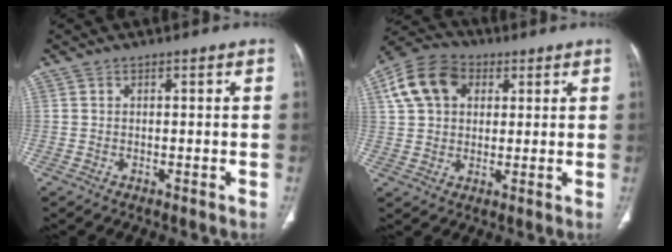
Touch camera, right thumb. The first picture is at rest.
{"total": 12.1, "force": [4.1, 8.8, 7.2], "torque": [-0.123, 0.012, 0.064]}